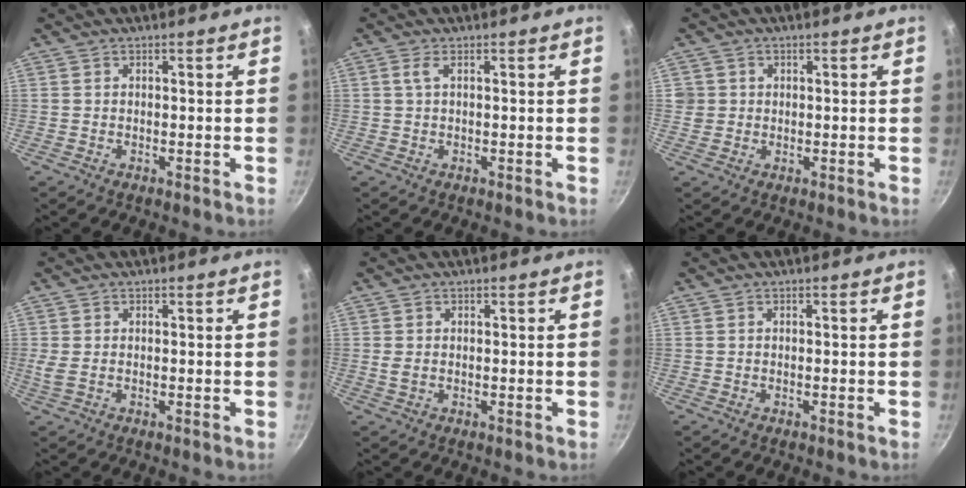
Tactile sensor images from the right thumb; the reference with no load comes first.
{"total": 1.3, "force": [0.4, 0.3, 1.1], "torque": [-0.037, 0.007, 0.011]}
{"total": 2.2, "force": [0.3, 2.2, 0.2], "torque": [0.010, 0.004, 0.005]}
{"total": 1.7, "force": [0.1, 0.9, 1.5], "torque": [-0.044, -0.003, 0.006]}
{"total": 1.3, "force": [0.1, 0.8, 1.0], "torque": [-0.025, -0.002, 0.005]}
{"total": 0.0}